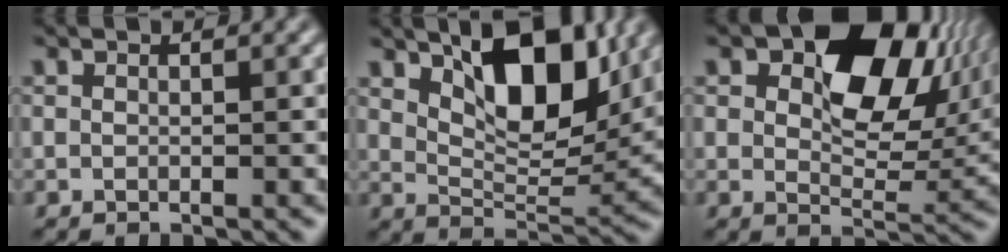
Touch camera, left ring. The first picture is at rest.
{"total": 8.9, "force": [4.0, 3.9, 6.9], "torque": [-0.108, 0.003, 0.068]}
{"total": 11.4, "force": [4.6, 6.4, 8.2], "torque": [-0.113, 0.005, 0.075]}